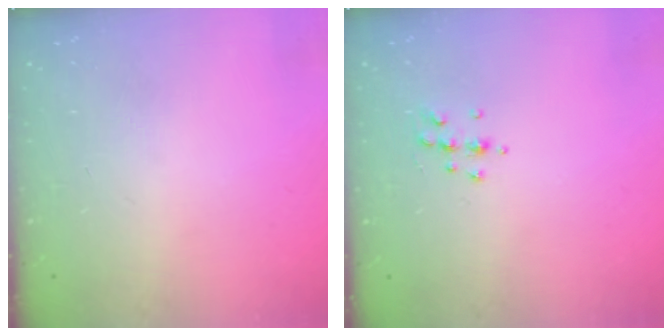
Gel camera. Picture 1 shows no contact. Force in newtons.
{"total": 6.3, "press": 6.2, "slide": 1.0}